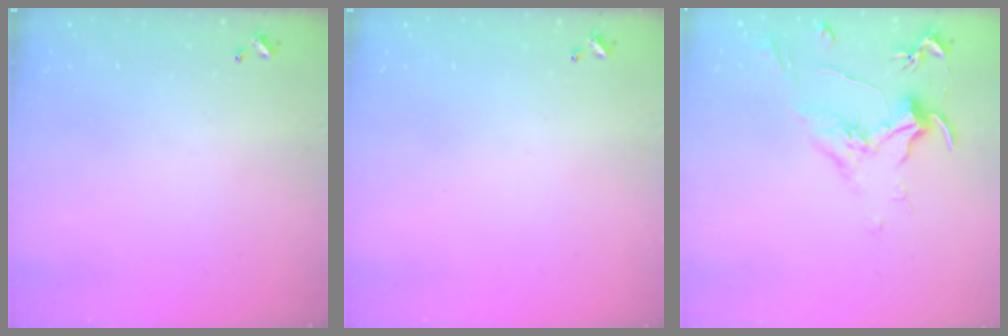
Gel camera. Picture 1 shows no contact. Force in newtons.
{"total": 0.0}
{"total": 1.9, "press": 1.7, "slide": 0.9}